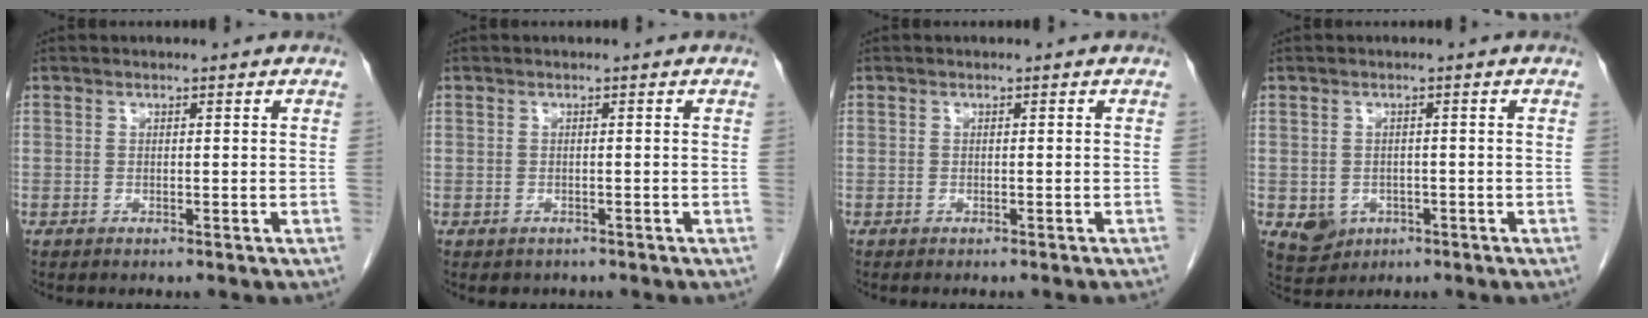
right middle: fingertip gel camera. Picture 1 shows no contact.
{"total": 1.6, "force": [-1.2, 1.0, 0.3], "torque": [-0.007, 0.000, -0.013]}
{"total": 2.2, "force": [-2.0, 0.1, 1.0], "torque": [-0.015, 0.000, -0.023]}
{"total": 4.0, "force": [-1.5, 3.5, 1.4], "torque": [-0.022, 0.001, -0.011]}